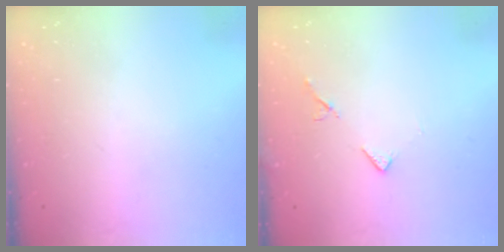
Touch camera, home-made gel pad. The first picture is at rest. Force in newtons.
{"total": 5.4, "press": 5.3, "slide": 0.7}